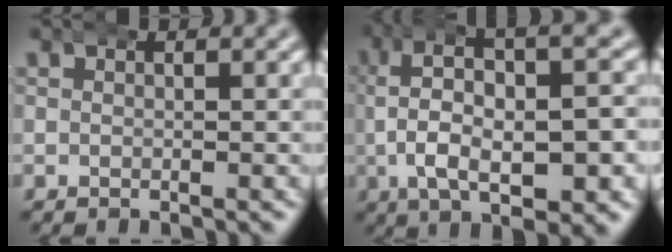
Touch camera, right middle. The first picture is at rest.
{"total": 7.8, "force": [1.1, 3.3, 7.0], "torque": [-0.115, 0.002, 0.018]}